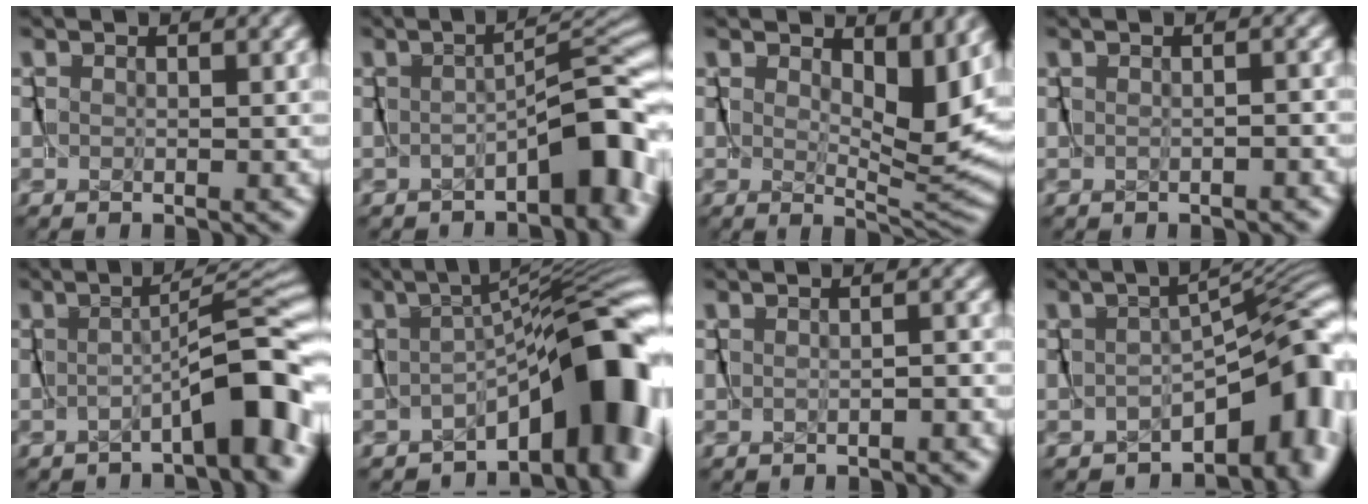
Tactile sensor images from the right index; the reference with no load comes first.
{"total": 4.9, "force": [-3.3, 1.4, 3.4], "torque": [-0.025, 0.004, -0.049]}
{"total": 5.4, "force": [2.4, 1.6, 4.6], "torque": [-0.062, -0.013, 0.045]}
{"total": 0.0}
{"total": 4.8, "force": [-2.9, 0.0, 3.7], "torque": [-0.017, 0.017, -0.045]}
{"total": 8.4, "force": [-3.3, 2.6, 7.3], "torque": [-0.074, -0.002, -0.046]}
{"total": 0.6, "force": [-0.5, -0.1, -0.3], "torque": [0.011, 0.007, -0.014]}
{"total": 6.9, "force": [-3.7, 3.0, 4.9], "torque": [-0.055, 0.006, -0.057]}